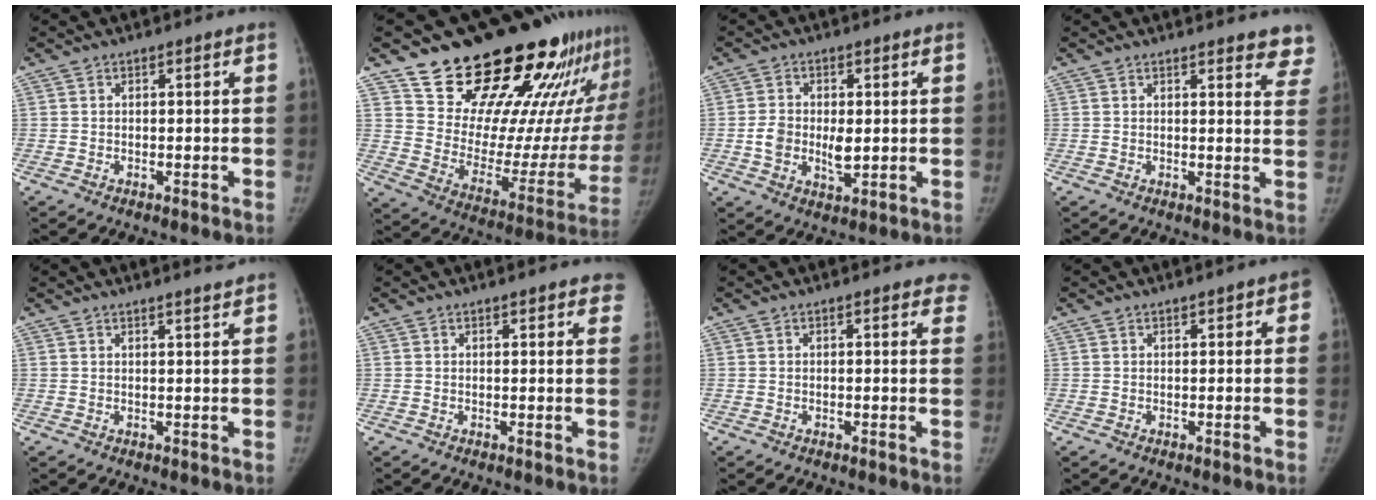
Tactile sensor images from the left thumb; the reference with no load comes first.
{"total": 30.3, "force": [24.0, 11.5, 14.5], "torque": [-0.166, -0.142, 0.337]}
{"total": 7.2, "force": [-0.6, 4.5, 5.6], "torque": [-0.086, -0.006, -0.006]}
{"total": 7.0, "force": [6.3, 2.2, 2.2], "torque": [0.018, -0.030, 0.046]}
{"total": 2.3, "force": [2.1, -0.3, 0.8], "torque": [-0.001, -0.011, 0.028]}
{"total": 4.2, "force": [3.2, 1.6, 2.3], "torque": [0.009, -0.005, 0.031]}
{"total": 3.1, "force": [2.6, 1.4, 1.0], "torque": [0.019, -0.009, 0.009]}
{"total": 2.3, "force": [0.9, 1.2, 1.8], "torque": [-0.004, 0.001, 0.008]}